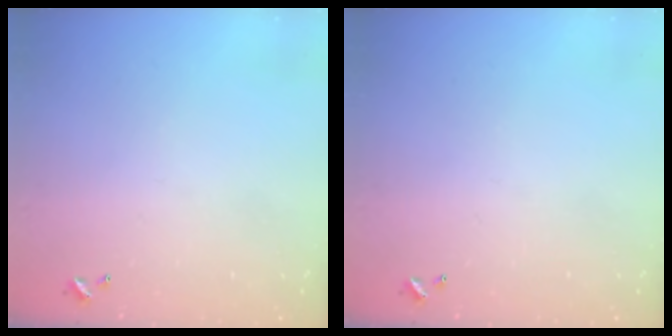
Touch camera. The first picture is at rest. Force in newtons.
{"total": 0.0}